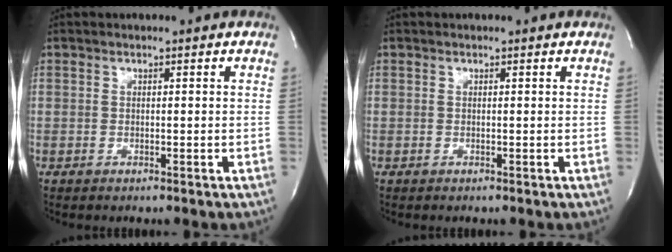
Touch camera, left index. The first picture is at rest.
{"total": 0.0}